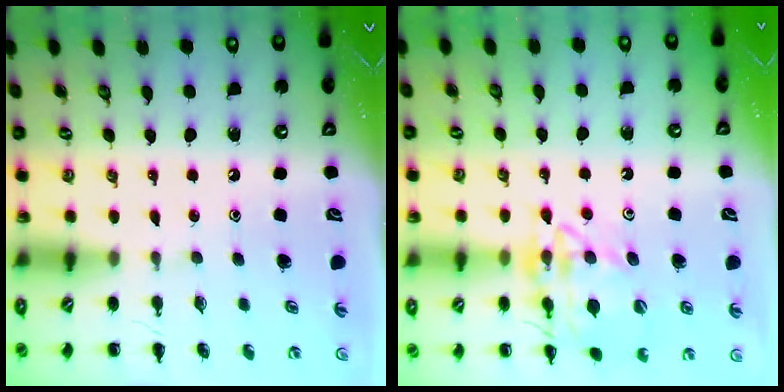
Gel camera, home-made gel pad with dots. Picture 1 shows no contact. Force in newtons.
{"total": 15.6, "press": 15.5, "slide": 1.4}